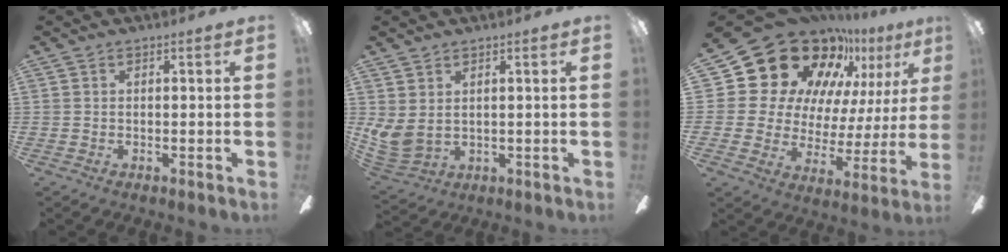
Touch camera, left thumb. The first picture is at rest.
{"total": 5.5, "force": [2.6, 3.6, 3.3], "torque": [-0.086, -0.013, 0.053]}
{"total": 25.6, "force": [18.0, 14.5, 11.0], "torque": [-0.186, -0.133, 0.345]}